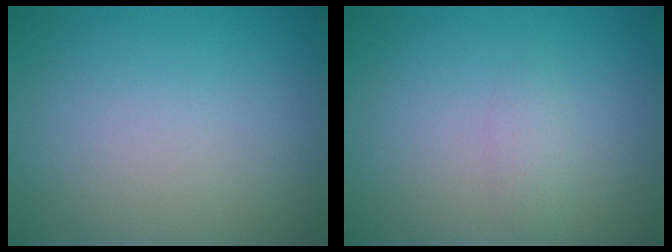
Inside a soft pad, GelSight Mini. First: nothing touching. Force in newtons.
{"total": 1.2, "press": 1.2, "slide": 0.0}